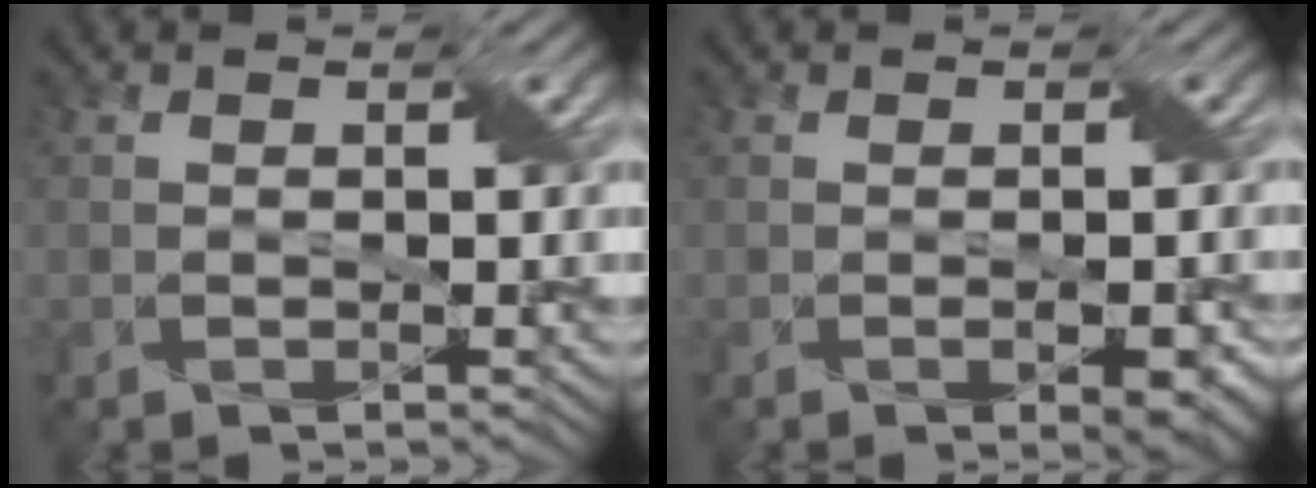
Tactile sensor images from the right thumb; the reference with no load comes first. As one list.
[{"total": 2.6, "force": [-1.0, 1.0, 2.2], "torque": [-0.035, -0.006, -0.007]}]